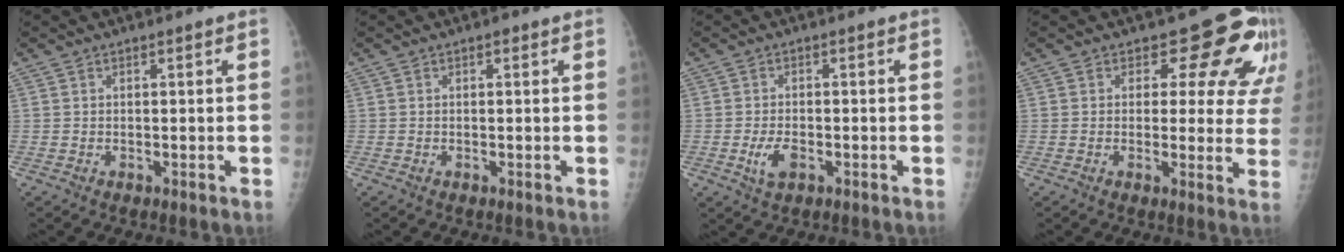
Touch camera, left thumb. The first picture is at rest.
{"total": 0.5, "force": [0.2, 0.4, 0.4], "torque": [0.000, 0.002, -0.001]}
{"total": 4.0, "force": [-1.4, 2.2, 3.0], "torque": [-0.058, 0.001, -0.022]}
{"total": 11.7, "force": [7.0, 6.9, 6.4], "torque": [-0.019, -0.032, 0.061]}